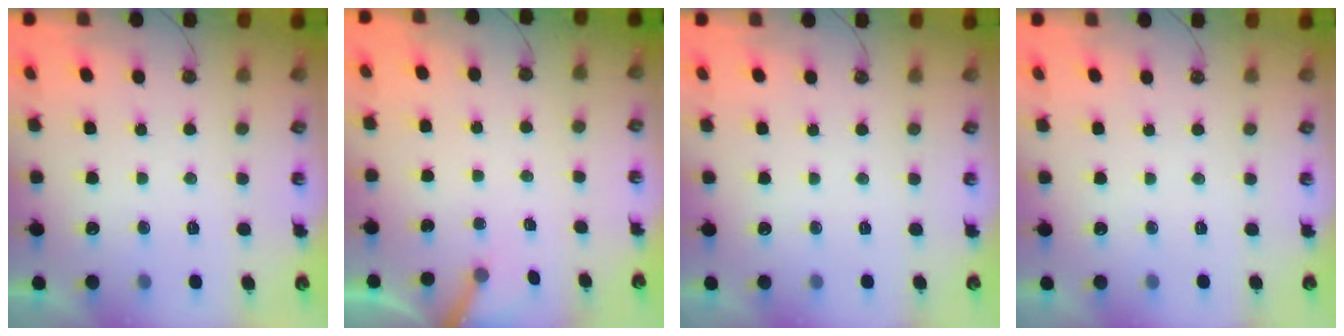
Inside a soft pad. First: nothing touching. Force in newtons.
{"total": 3.4, "press": 3.4, "slide": 0.2}
{"total": 0.0}
{"total": 0.0}